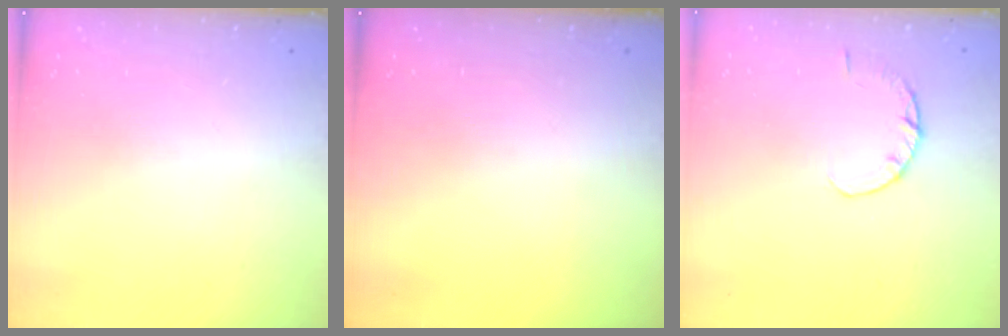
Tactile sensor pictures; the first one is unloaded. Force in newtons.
{"total": 0.0}
{"total": 2.9, "press": 2.8, "slide": 0.4}